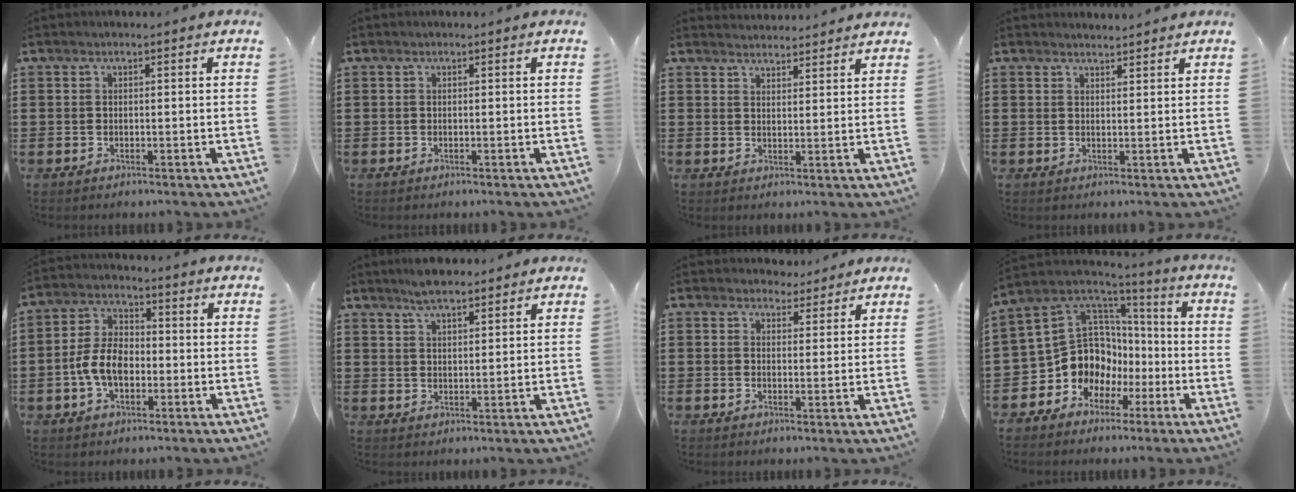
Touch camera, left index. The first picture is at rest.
{"total": 0.0}
{"total": 2.6, "force": [2.6, 0.1, -0.2], "torque": [-0.003, -0.008, 0.051]}
{"total": 1.7, "force": [1.7, 0.0, 0.0], "torque": [-0.004, 0.001, 0.034]}
{"total": 7.1, "force": [-1.7, 4.2, 5.4], "torque": [-0.122, 0.006, -0.037]}
{"total": 4.3, "force": [3.7, 1.0, 1.9], "torque": [-0.047, -0.003, 0.069]}
{"total": 3.0, "force": [2.8, 1.2, 0.1], "torque": [-0.010, -0.001, 0.054]}
{"total": 12.0, "force": [-3.2, 10.9, 3.8], "torque": [-0.118, -0.016, -0.054]}